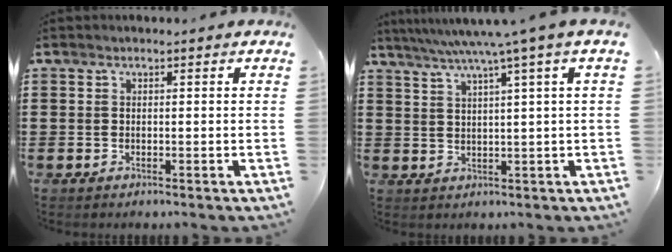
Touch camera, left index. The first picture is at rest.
{"total": 5.4, "force": [3.1, -1.1, 4.3], "torque": [-0.092, -0.013, 0.046]}